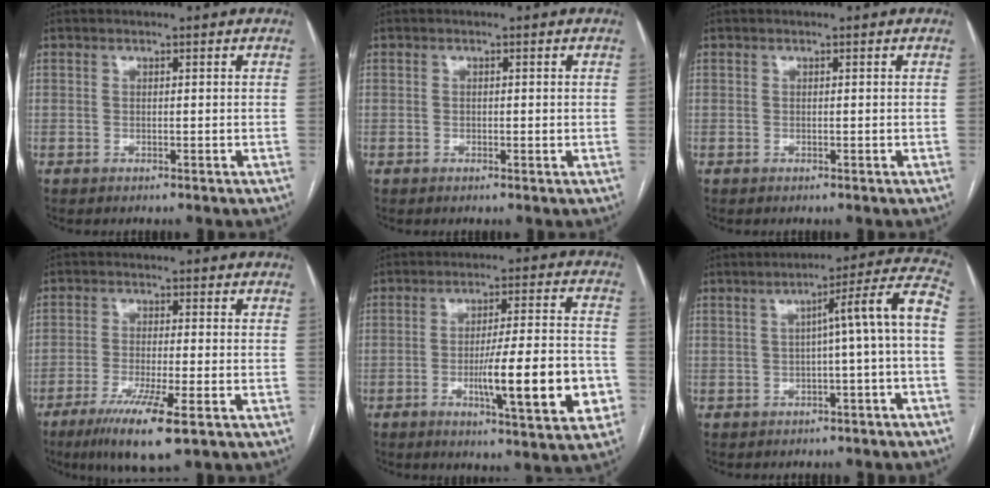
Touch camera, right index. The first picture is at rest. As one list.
[{"total": 0.8, "force": [-0.1, 0.4, 0.7], "torque": [-0.010, 0.001, 0.000]}, {"total": 0.0}, {"total": 9.2, "force": [-5.2, 0.5, 7.6], "torque": [-0.141, -0.025, -0.087]}, {"total": 14.6, "force": [-4.4, 1.6, 13.9], "torque": [-0.210, 0.002, -0.061]}, {"total": 8.9, "force": [-1.3, -0.7, 8.8], "torque": [-0.114, 0.028, -0.021]}]